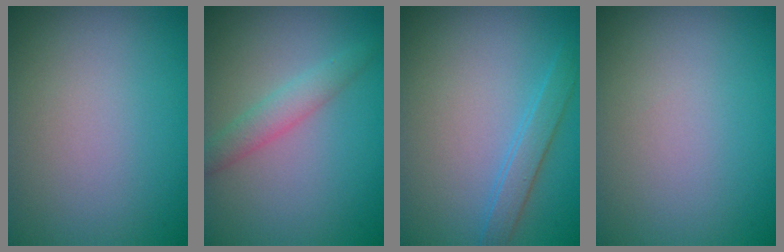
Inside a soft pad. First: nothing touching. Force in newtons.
{"total": 2.2, "press": 2.2, "slide": 0.0}
{"total": 2.0, "press": 2.0, "slide": 0.1}
{"total": 0.0}